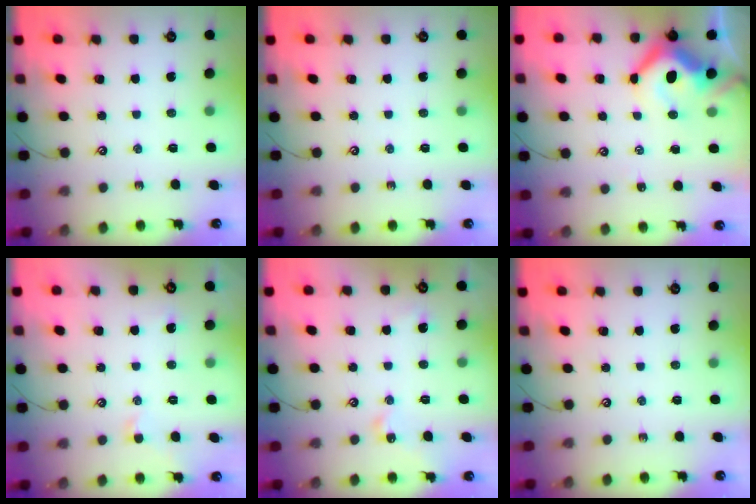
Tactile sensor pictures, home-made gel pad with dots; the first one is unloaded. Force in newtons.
{"total": 0.0}
{"total": 12.7, "press": 12.5, "slide": 2.0}
{"total": 0.5, "press": 0.2, "slide": 0.5}
{"total": 2.7, "press": 2.6, "slide": 0.5}
{"total": 0.0}